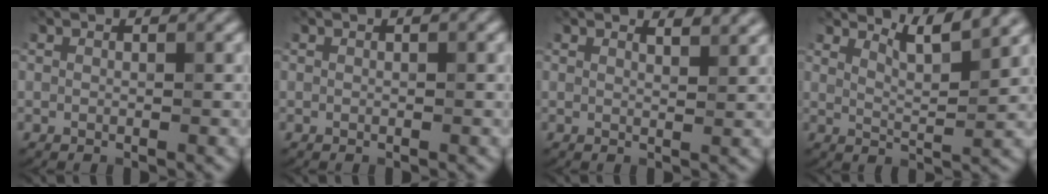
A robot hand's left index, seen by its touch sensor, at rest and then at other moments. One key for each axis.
{"total": 0.0}
{"total": 1.9, "fx": 1.6, "fy": 0.5, "fz": 0.8, "tx": -0.008, "ty": -0.001, "tz": 0.021}
{"total": 3.5, "fx": 2.9, "fy": 0.6, "fz": 1.9, "tx": -0.029, "ty": -0.003, "tz": 0.050}